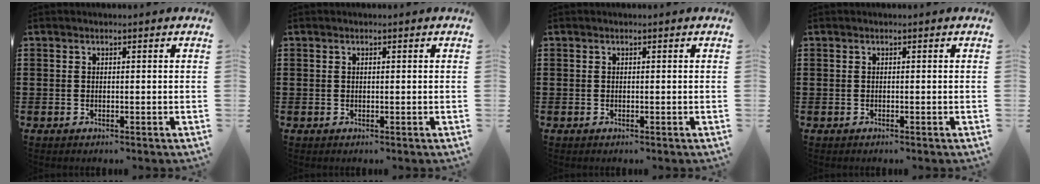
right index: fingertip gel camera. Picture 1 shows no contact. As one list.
[{"total": 0.0}, {"total": 0.0}, {"total": 0.0}]